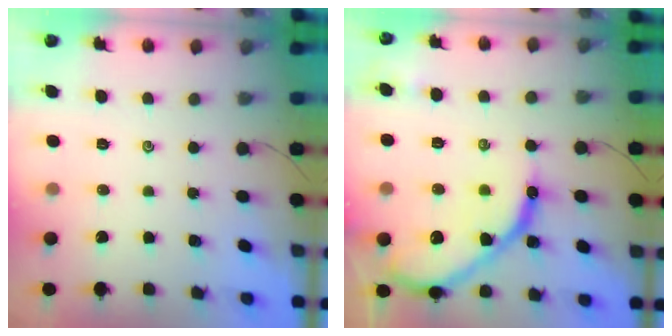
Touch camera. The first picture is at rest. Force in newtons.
{"total": 17.4, "press": 17.3, "slide": 1.5}